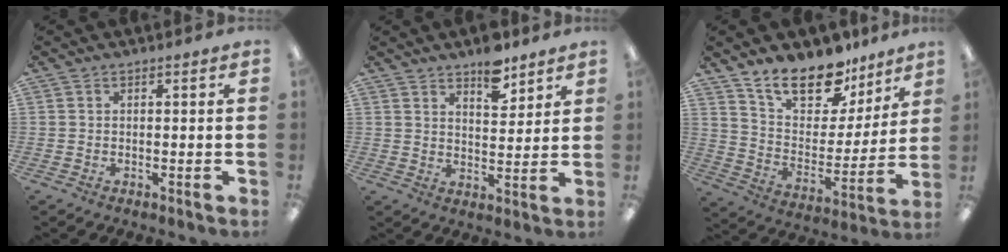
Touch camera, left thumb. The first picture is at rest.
{"total": 7.1, "force": [5.7, 3.1, 3.0], "torque": [-0.026, -0.037, 0.095]}
{"total": 17.4, "force": [13.4, 8.2, 7.4], "torque": [-0.131, -0.093, 0.242]}